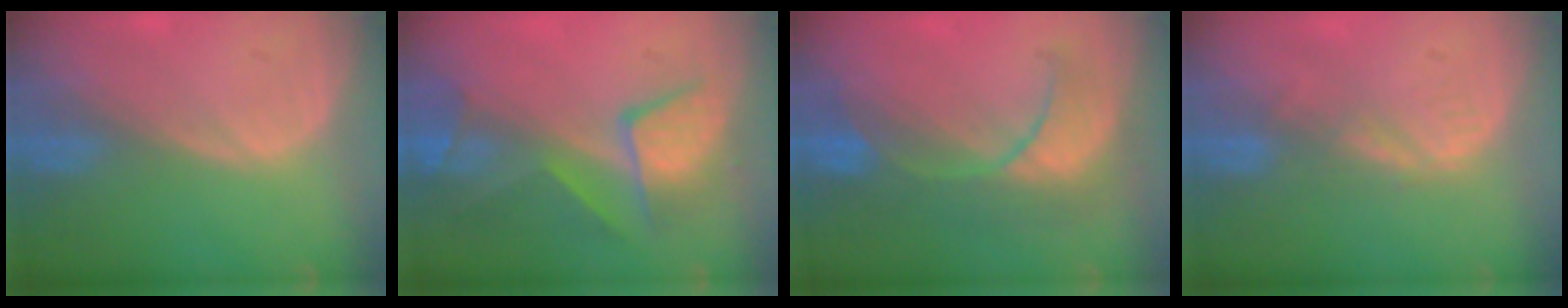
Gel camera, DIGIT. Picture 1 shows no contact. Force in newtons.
{"total": 9.8, "press": 8.5, "slide": 5.0}
{"total": 8.2, "press": 8.1, "slide": 0.8}
{"total": 2.8, "press": 2.2, "slide": 1.7}